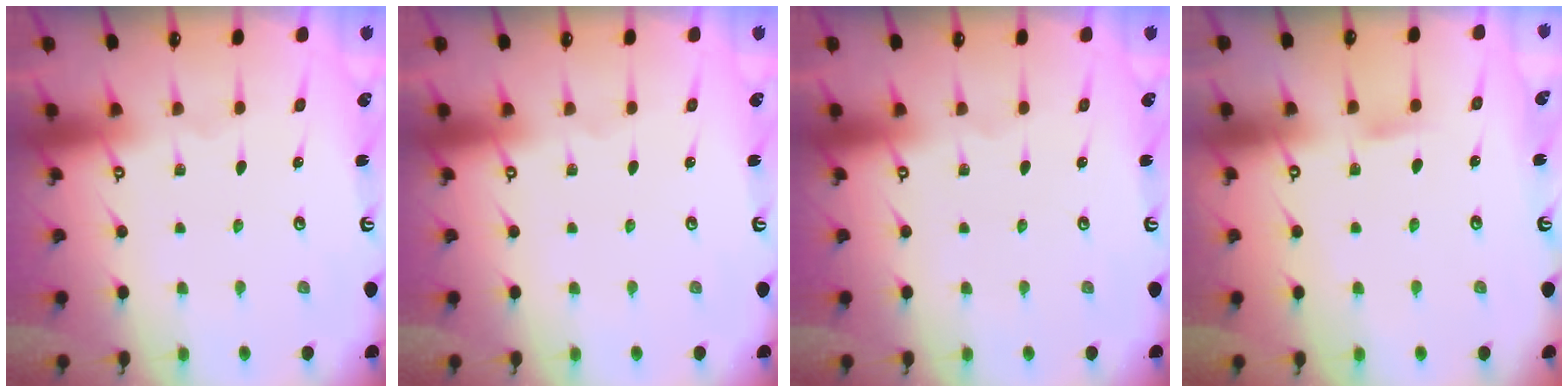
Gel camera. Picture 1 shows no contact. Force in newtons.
{"total": 0.0}
{"total": 0.0}
{"total": 3.7, "press": 3.6, "slide": 0.5}